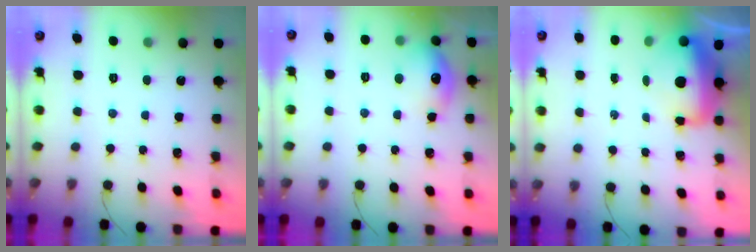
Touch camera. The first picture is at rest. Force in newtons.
{"total": 11.8, "press": 11.7, "slide": 0.7}
{"total": 11.7, "press": 11.4, "slide": 2.7}